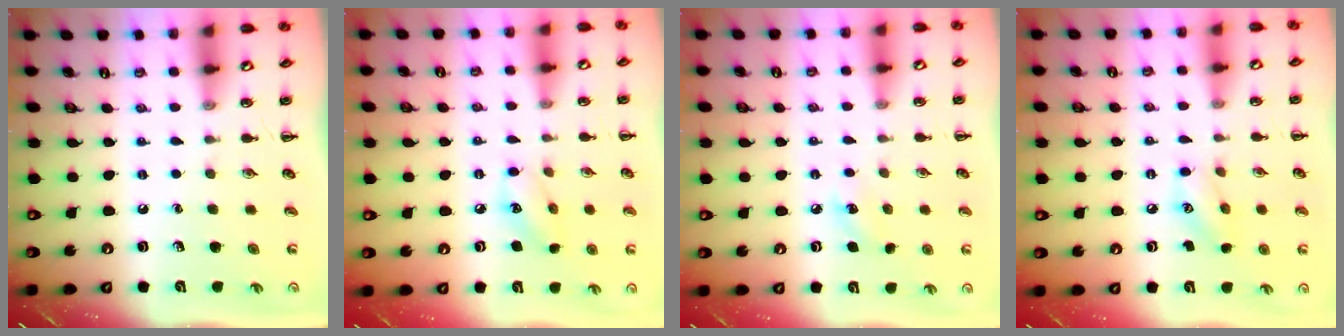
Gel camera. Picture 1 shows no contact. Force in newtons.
{"total": 7.0, "press": 7.0, "slide": 0.7}
{"total": 5.7, "press": 5.5, "slide": 1.4}
{"total": 7.7, "press": 7.6, "slide": 0.7}